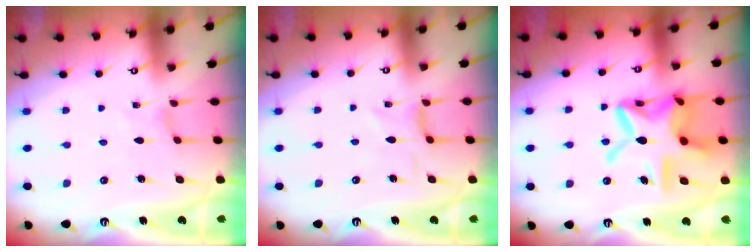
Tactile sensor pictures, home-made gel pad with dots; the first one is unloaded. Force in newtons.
{"total": 0.8, "press": 0.7, "slide": 0.4}
{"total": 20.5, "press": 20.4, "slide": 1.9}